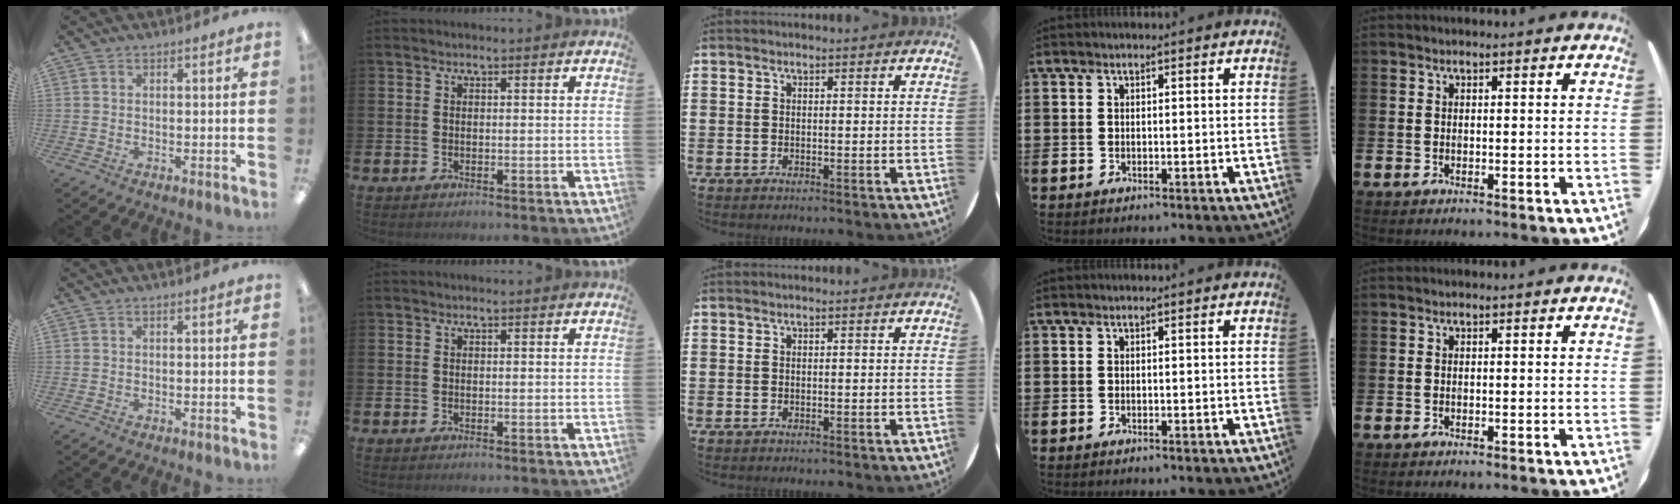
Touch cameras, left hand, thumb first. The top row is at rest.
{}